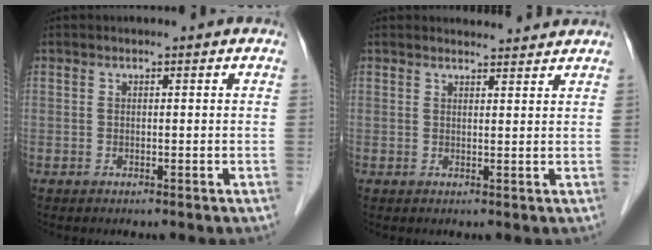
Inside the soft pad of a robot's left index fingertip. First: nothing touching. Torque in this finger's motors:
{"motor_torque": [0.18, -0.23, 0.03, 0.01]}